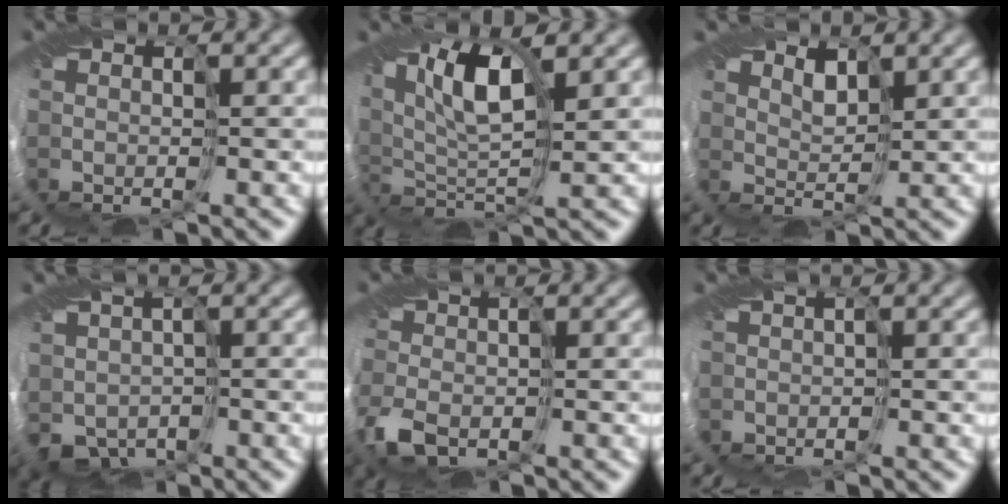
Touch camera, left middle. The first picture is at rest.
{"total": 7.9, "force": [3.0, 3.5, 6.4], "torque": [-0.136, 0.010, 0.051]}
{"total": 1.4, "force": [1.0, 0.8, 0.5], "torque": [-0.008, -0.002, 0.018]}
{"total": 3.6, "force": [-0.6, 3.1, 1.6], "torque": [-0.027, -0.003, 0.000]}
{"total": 4.1, "force": [-2.0, 2.5, 2.6], "torque": [-0.066, -0.006, -0.045]}
{"total": 1.1, "force": [0.1, 0.9, 0.7], "torque": [-0.005, 0.006, 0.008]}